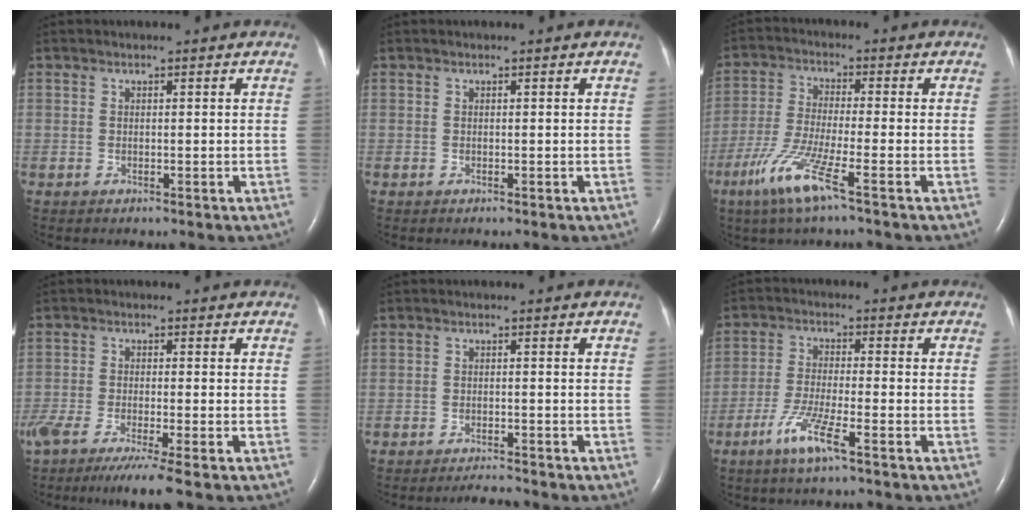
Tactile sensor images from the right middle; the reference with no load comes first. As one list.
[{"total": 0.0}, {"total": 8.6, "force": [-4.8, -0.2, 7.1], "torque": [-0.149, -0.022, -0.097]}, {"total": 10.1, "force": [-7.6, 0.2, 6.6], "torque": [-0.112, -0.029, -0.126]}, {"total": 2.3, "force": [-2.3, -0.3, 0.3], "torque": [-0.011, -0.012, -0.036]}, {"total": 6.4, "force": [-3.7, 0.2, 5.2], "torque": [-0.108, -0.010, -0.075]}]